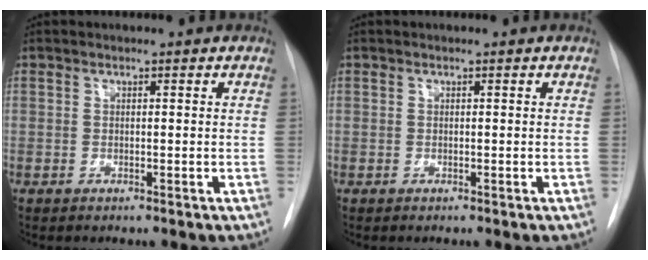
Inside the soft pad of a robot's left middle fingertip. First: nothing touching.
{"total": 0.0}